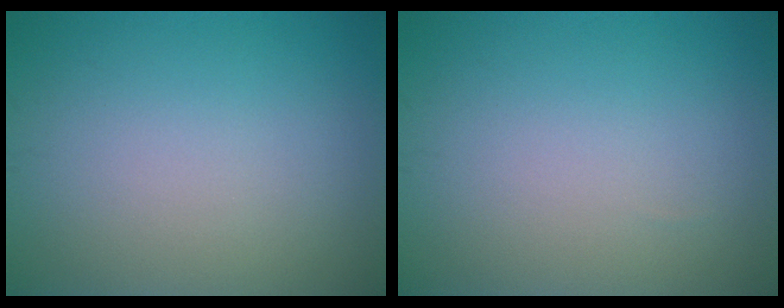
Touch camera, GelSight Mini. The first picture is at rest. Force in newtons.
{"total": 0.0}